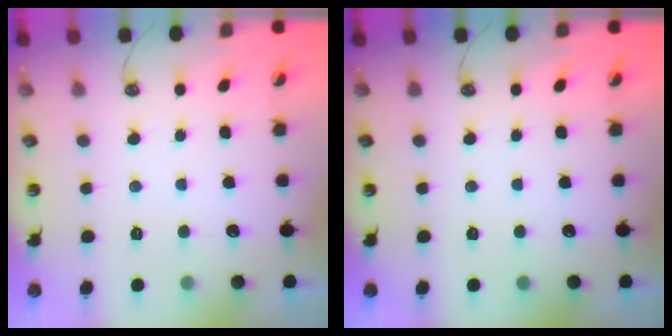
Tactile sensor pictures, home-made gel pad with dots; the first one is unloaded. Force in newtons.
{"total": 0.0}